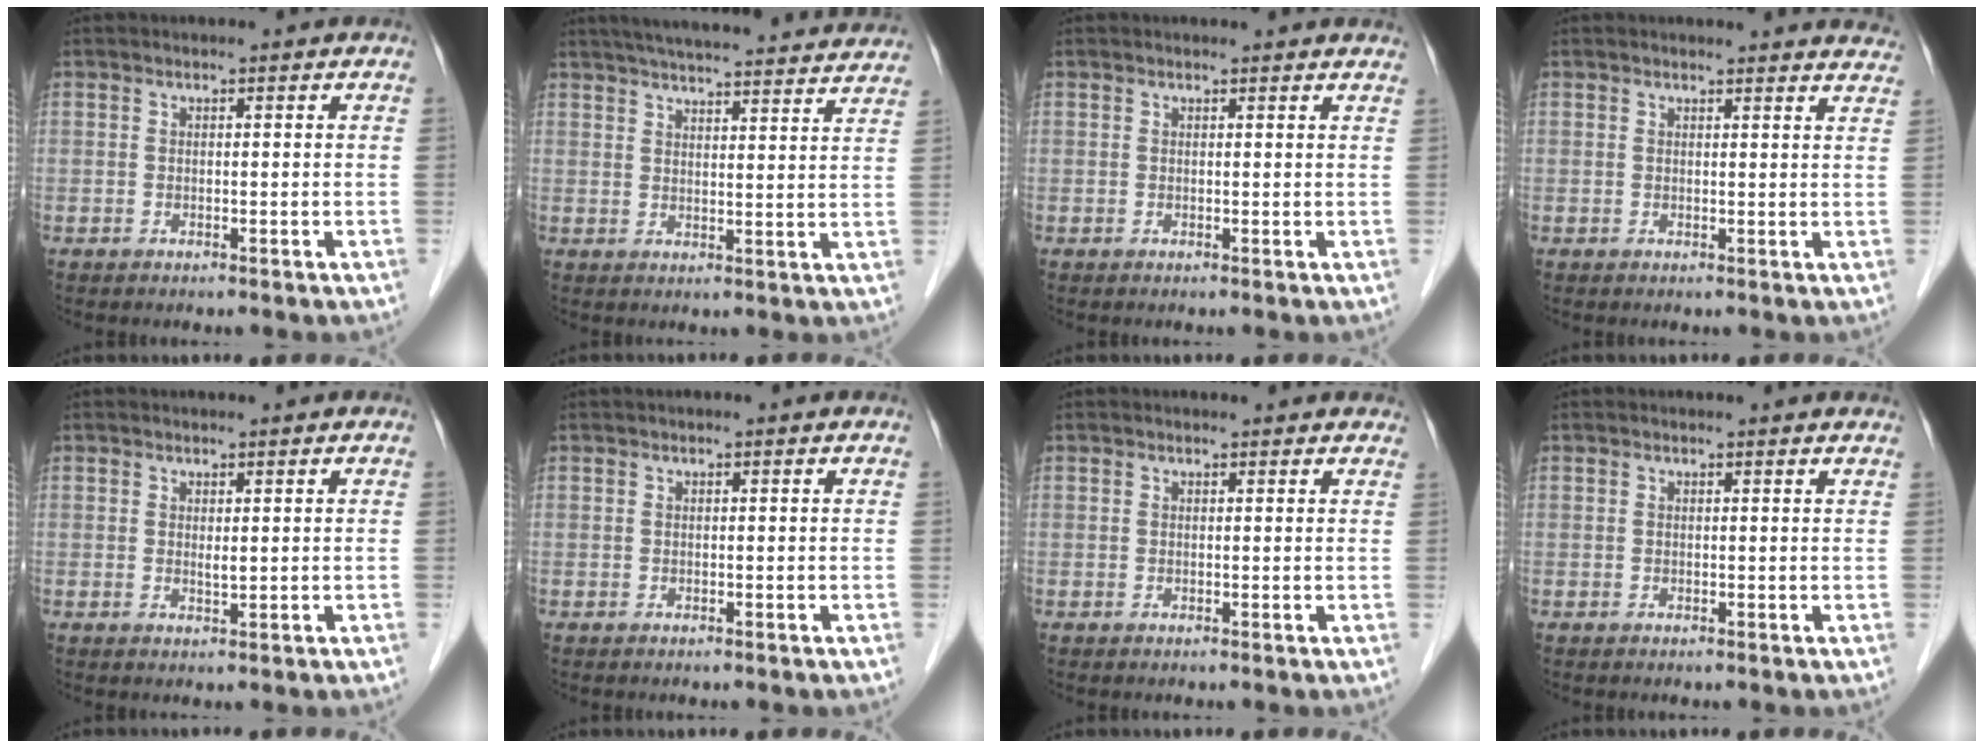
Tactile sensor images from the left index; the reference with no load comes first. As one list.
[{"total": 25.2, "force": [23.3, 2.4, 9.4], "torque": [-0.147, 0.001, 0.295]}, {"total": 3.8, "force": [3.7, 0.4, 0.7], "torque": [-0.014, 0.007, 0.029]}, {"total": 7.3, "force": [7.1, 1.2, 1.4], "torque": [-0.001, 0.004, 0.056]}, {"total": 1.1, "force": [0.5, 0.2, 0.9], "torque": [-0.021, -0.005, 0.010]}, {"total": 0.7, "force": [0.6, -0.1, 0.3], "torque": [-0.004, 0.013, 0.014]}, {"total": 3.6, "force": [3.4, 1.0, 0.9], "torque": [-0.011, 0.012, 0.030]}, {"total": 2.7, "force": [2.7, 0.2, 0.4], "torque": [-0.013, 0.006, 0.020]}]